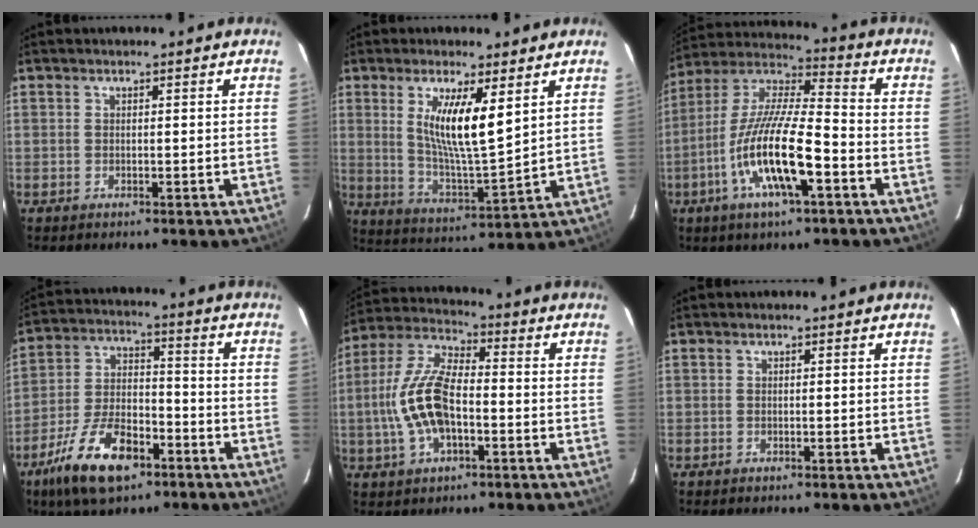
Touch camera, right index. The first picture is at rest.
{"total": 11.5, "force": [4.5, 2.1, 10.4], "torque": [-0.187, -0.014, 0.086]}
{"total": 16.9, "force": [-6.5, 3.8, 15.1], "torque": [-0.299, -0.012, -0.130]}
{"total": 15.4, "force": [-9.3, 6.7, 10.3], "torque": [-0.217, -0.008, -0.165]}
{"total": 13.6, "force": [-2.7, 6.2, 11.8], "torque": [-0.252, 0.008, -0.051]}
{"total": 0.0}